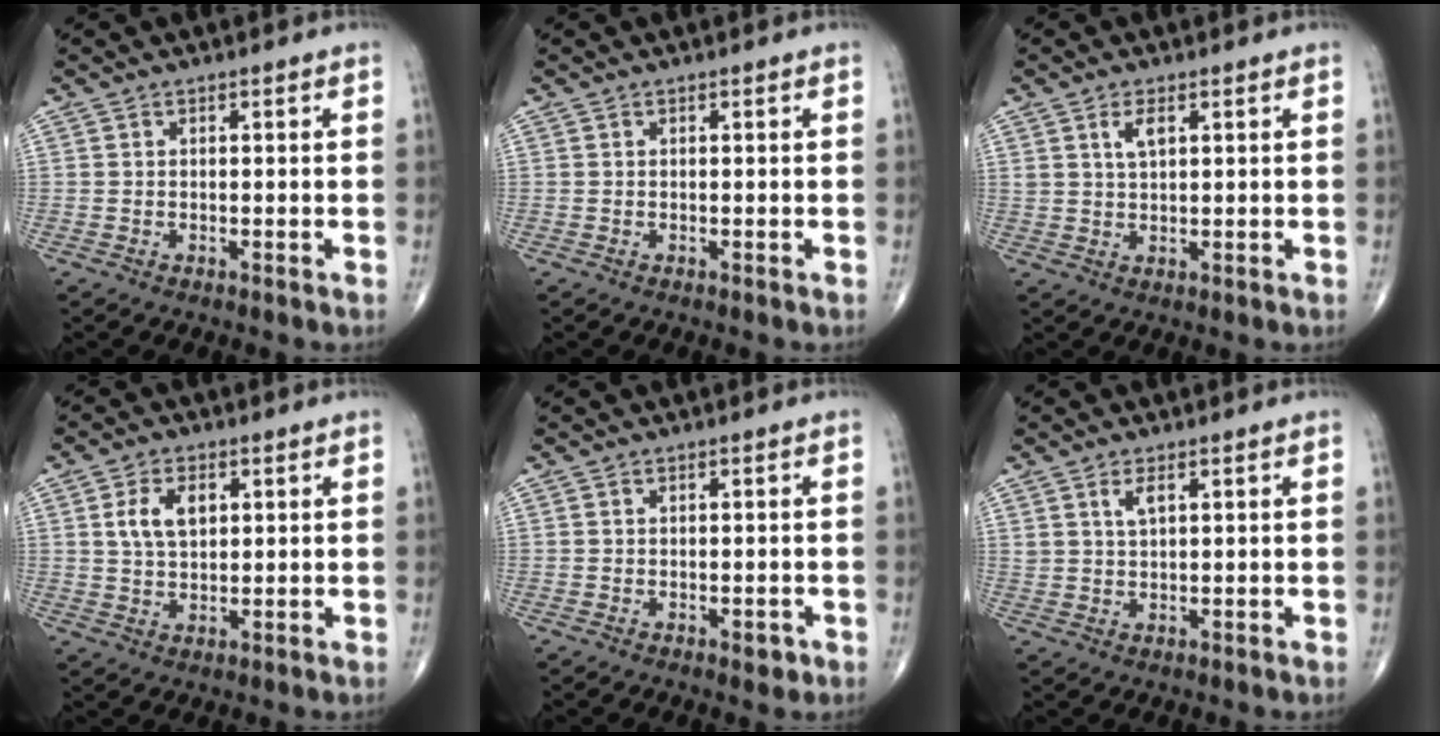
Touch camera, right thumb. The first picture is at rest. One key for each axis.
{"total": 0.0}
{"total": 3.3, "fx": 1.5, "fy": 1.5, "fz": 2.5, "tx": -0.045, "ty": -0.005, "tz": 0.032}
{"total": 6.3, "fx": 1.9, "fy": 3.4, "fz": 5.0, "tx": -0.090, "ty": -0.003, "tz": 0.039}
{"total": 1.6, "fx": -0.7, "fy": 0.8, "fz": 1.2, "tx": -0.008, "ty": -0.001, "tz": -0.009}
{"total": 2.7, "fx": 1.4, "fy": 1.0, "fz": 2.1, "tx": -0.040, "ty": -0.006, "tz": 0.031}